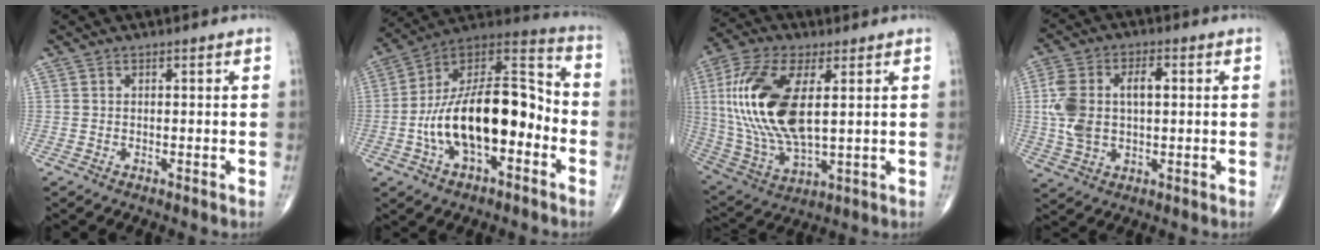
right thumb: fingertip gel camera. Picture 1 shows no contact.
{"total": 21.8, "force": [-4.7, 10.6, 18.5], "torque": [-0.297, 0.053, -0.081]}
{"total": 20.7, "force": [3.5, 9.4, 18.0], "torque": [-0.390, -0.017, 0.068]}
{"total": 11.7, "force": [1.0, 6.7, 9.5], "torque": [-0.200, 0.020, 0.024]}